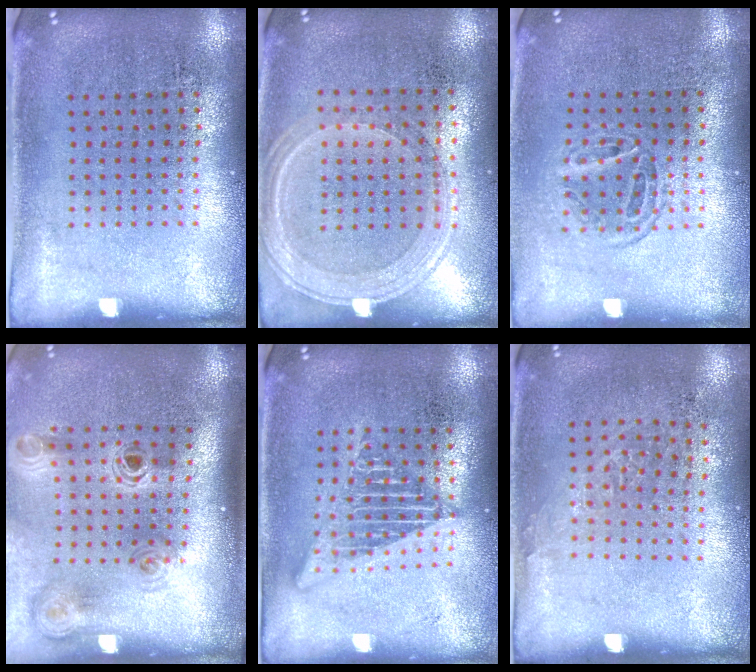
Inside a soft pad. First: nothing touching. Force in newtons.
{"total": 1.2, "press": 1.1, "slide": 0.3}
{"total": 1.2, "press": 1.0, "slide": 0.6}
{"total": 1.4, "press": 1.2, "slide": 0.8}
{"total": 2.6, "press": 2.6, "slide": 0.3}
{"total": 0.9, "press": 0.7, "slide": 0.5}